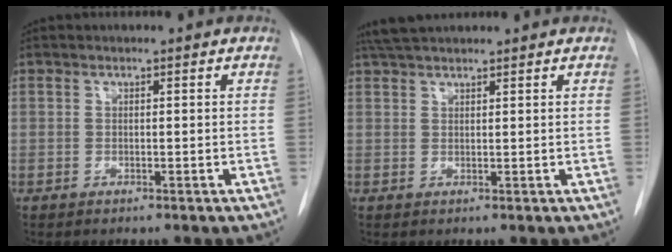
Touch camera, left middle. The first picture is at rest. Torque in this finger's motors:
{"motor_torque": [0.43, -0.44, 0.02, 0.03]}